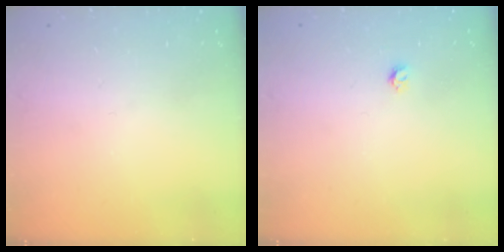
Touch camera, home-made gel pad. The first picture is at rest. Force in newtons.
{"total": 3.2, "press": 3.2, "slide": 0.3}